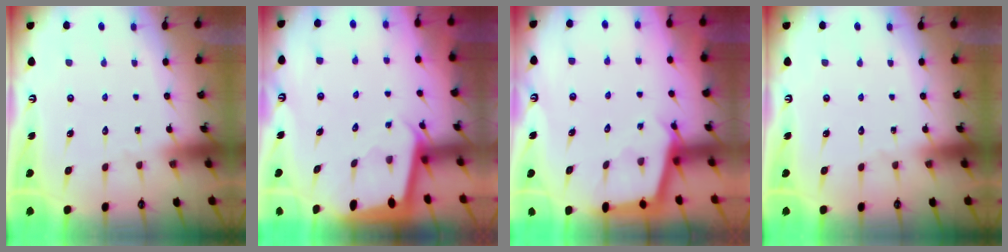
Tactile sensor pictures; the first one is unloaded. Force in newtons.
{"total": 1.9, "press": 1.9, "slide": 0.1}
{"total": 2.9, "press": 2.9, "slide": 0.3}
{"total": 0.0}